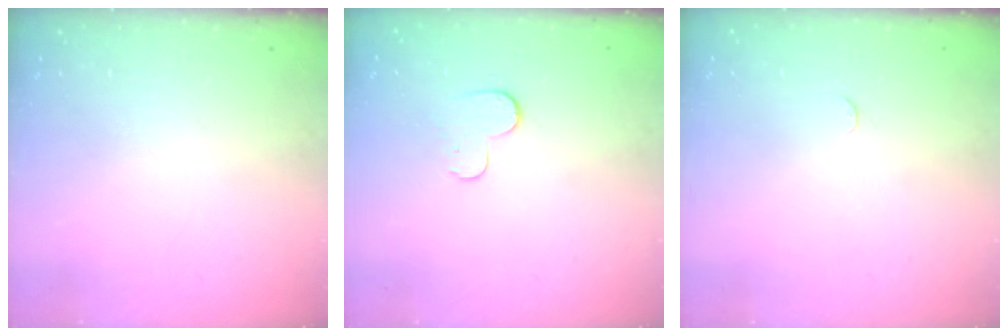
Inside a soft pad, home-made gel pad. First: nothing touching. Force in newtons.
{"total": 4.6, "press": 4.6, "slide": 0.4}
{"total": 2.9, "press": 2.8, "slide": 0.4}